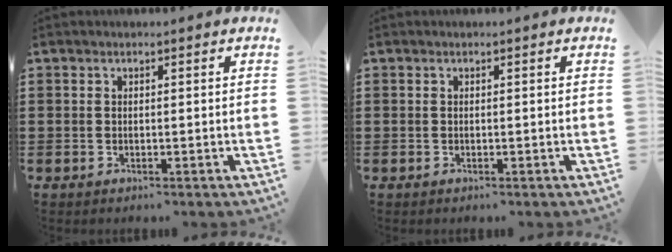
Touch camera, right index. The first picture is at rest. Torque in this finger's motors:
{"motor_torque": [0.00, 0.00, 0.00, 0.00]}